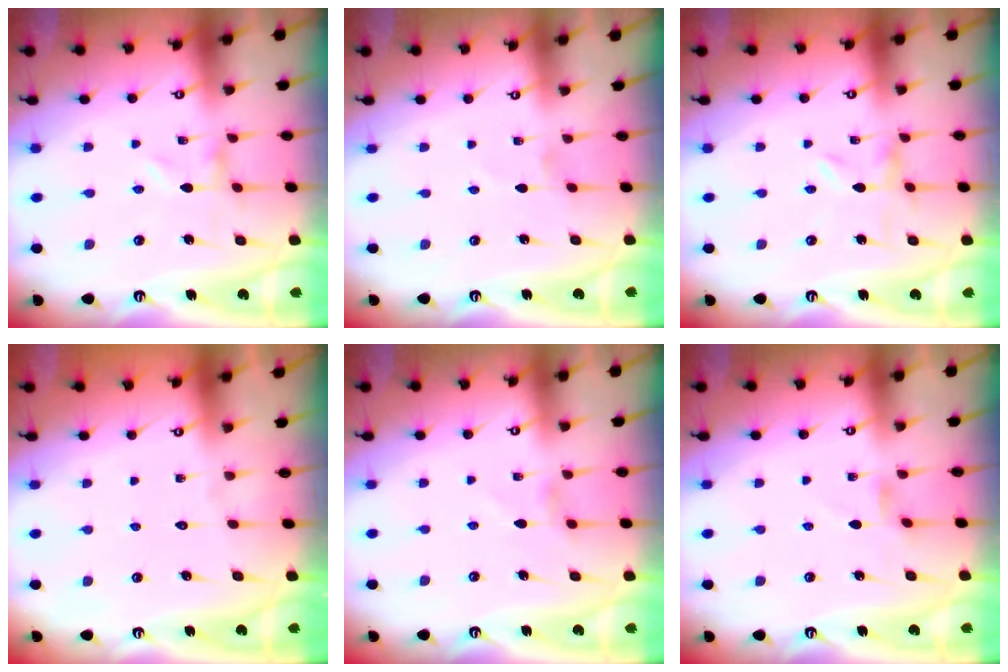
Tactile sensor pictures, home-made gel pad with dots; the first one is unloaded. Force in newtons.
{"total": 0.0}
{"total": 0.0}
{"total": 1.5, "press": 1.5, "slide": 0.1}
{"total": 2.3, "press": 2.3, "slide": 0.3}
{"total": 2.4, "press": 2.3, "slide": 0.4}